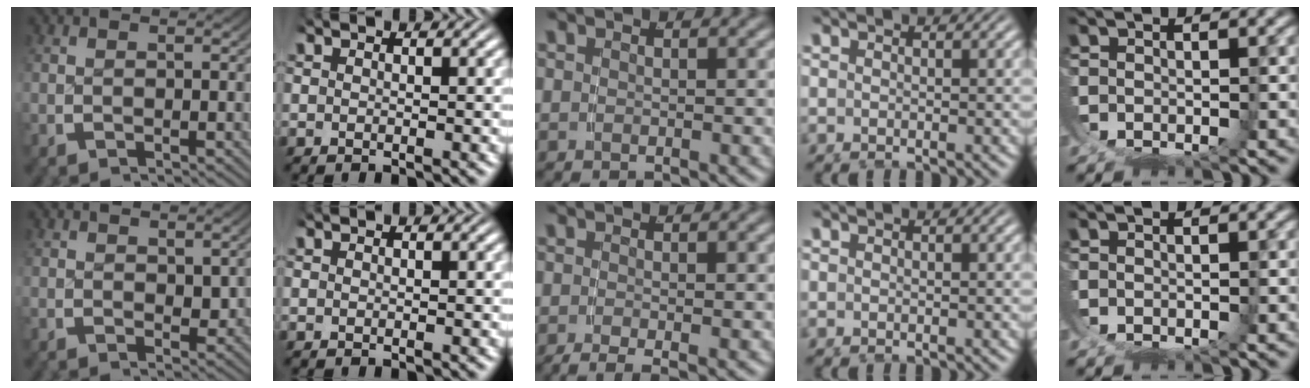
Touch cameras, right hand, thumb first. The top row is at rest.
{"thumb": {"total": 1.1, "force": [0.7, 0.7, 0.5], "torque": [0.000, -0.007, 0.020]}, "middle": {"total": 2.0, "force": [-1.6, 0.0, 1.1], "torque": [-0.015, -0.007, -0.024]}}